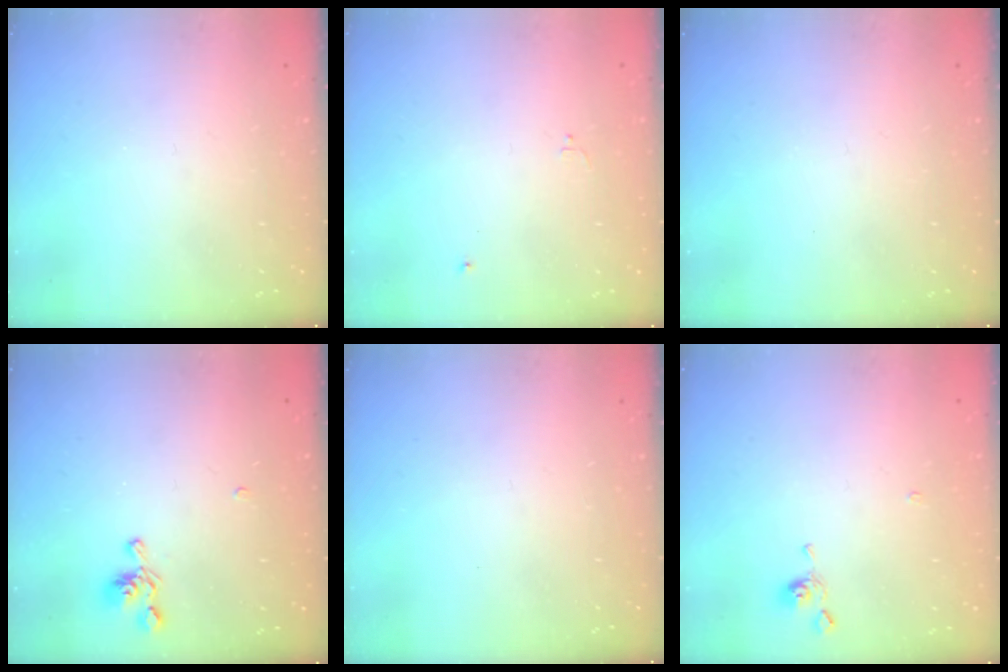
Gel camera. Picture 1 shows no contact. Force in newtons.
{"total": 0.0}
{"total": 0.0}
{"total": 6.0, "press": 6.0, "slide": 0.2}
{"total": 0.0}
{"total": 2.2, "press": 2.2, "slide": 0.3}